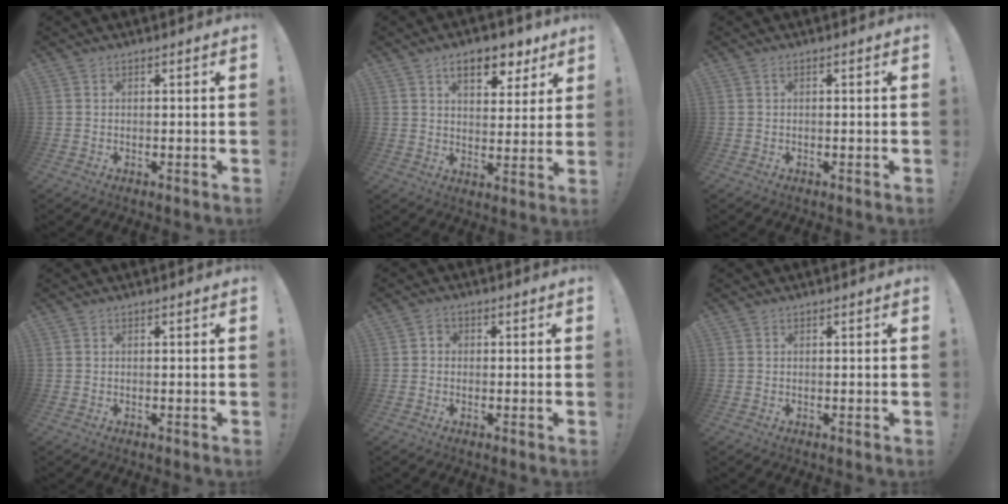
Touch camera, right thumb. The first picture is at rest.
{"total": 9.9, "force": [5.9, 5.2, 6.0], "torque": [-0.075, -0.030, 0.102]}
{"total": 0.6, "force": [0.2, 0.2, 0.5], "torque": [-0.008, 0.002, 0.002]}
{"total": 0.0}
{"total": 2.1, "force": [-0.3, 1.9, 1.0], "torque": [-0.015, 0.007, -0.007]}
{"total": 0.0}